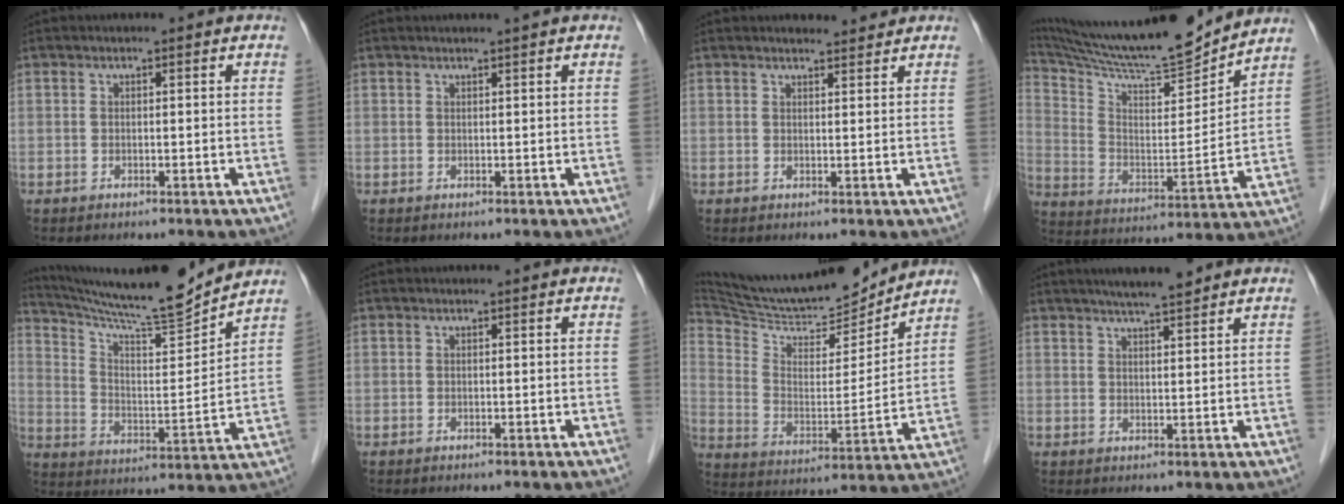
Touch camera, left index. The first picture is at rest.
{"total": 1.4, "force": [1.2, -0.3, 0.5], "torque": [-0.008, 0.002, 0.022]}
{"total": 3.0, "force": [2.9, 0.5, 0.4], "torque": [-0.010, 0.006, 0.039]}
{"total": 21.1, "force": [19.8, 1.3, 7.2], "torque": [-0.146, -0.026, 0.319]}
{"total": 16.5, "force": [15.6, -0.6, 5.4], "torque": [-0.101, -0.025, 0.252]}
{"total": 0.0}
{"total": 19.8, "force": [18.6, 3.1, 6.0], "torque": [-0.114, -0.012, 0.301]}
{"total": 6.2, "force": [5.3, 0.4, 3.3], "torque": [-0.050, 0.016, 0.083]}